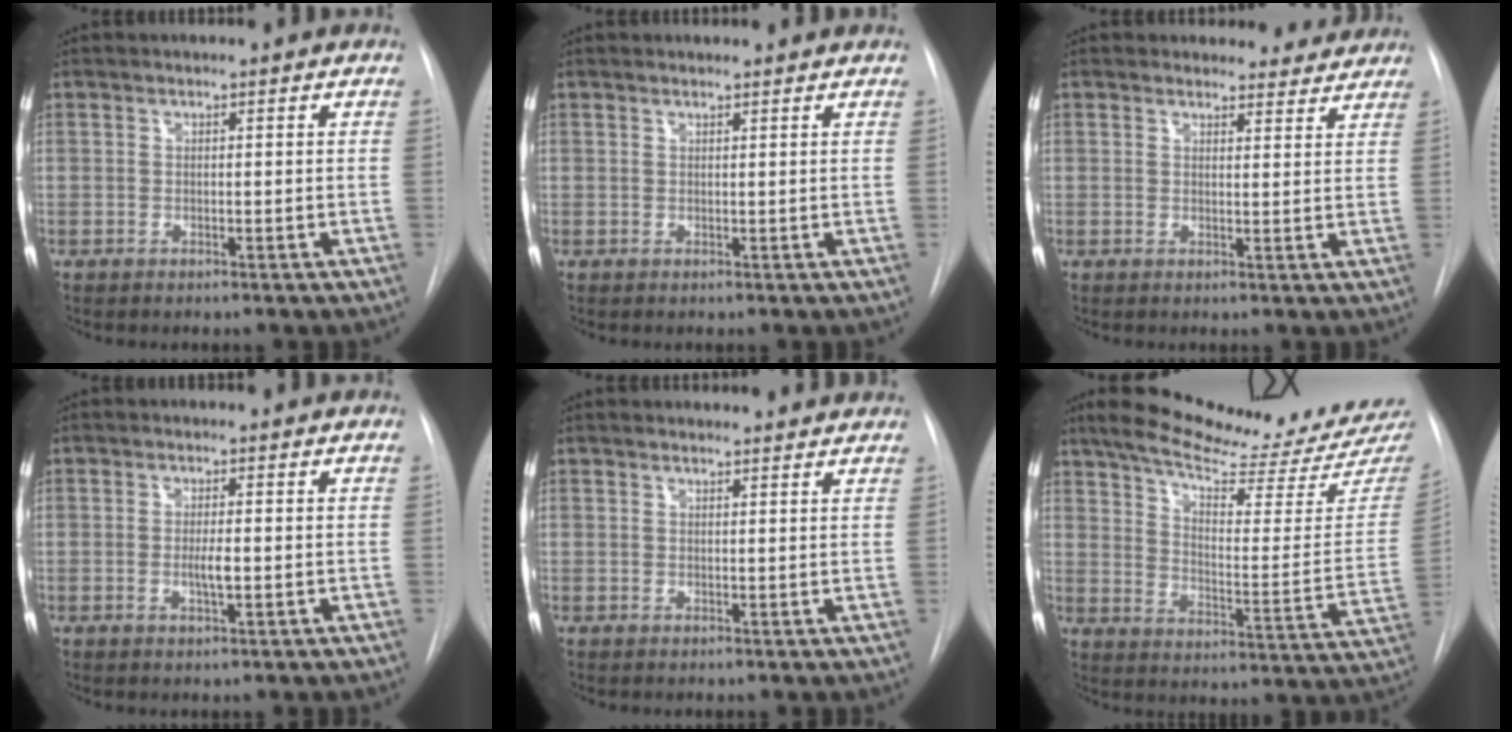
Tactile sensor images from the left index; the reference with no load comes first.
{"total": 2.6, "force": [2.6, 0.4, 0.4], "torque": [-0.012, 0.016, 0.030]}
{"total": 5.9, "force": [5.4, 2.2, -0.3], "torque": [0.026, -0.009, 0.044]}
{"total": 2.3, "force": [-0.2, 0.4, 2.2], "torque": [-0.043, -0.003, -0.004]}
{"total": 6.7, "force": [6.5, 1.1, 1.2], "torque": [-0.007, 0.013, 0.061]}
{"total": 22.1, "force": [20.0, 0.4, 9.4], "torque": [-0.146, -0.085, 0.269]}